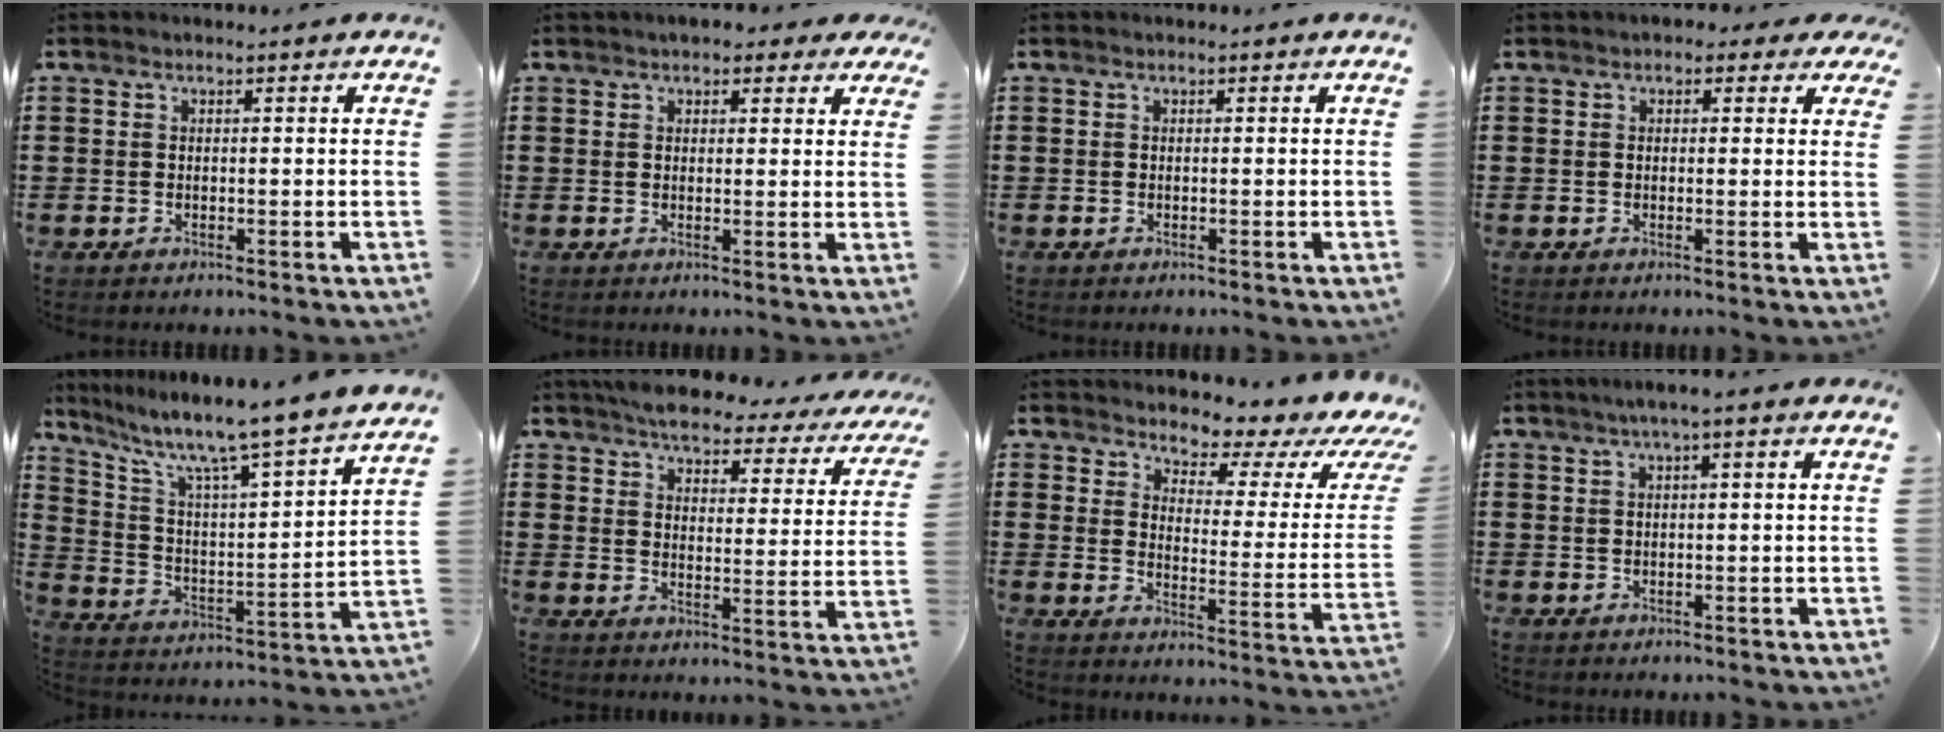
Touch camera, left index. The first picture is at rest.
{"total": 2.7, "force": [2.1, 1.1, 1.2], "torque": [-0.023, 0.000, 0.036]}
{"total": 0.0}
{"total": 1.5, "force": [0.6, 1.1, 0.9], "torque": [-0.014, 0.005, 0.006]}
{"total": 8.7, "force": [7.4, -0.3, 4.6], "torque": [-0.120, -0.063, 0.115]}
{"total": 5.3, "force": [4.9, 0.9, 1.8], "torque": [-0.061, -0.029, 0.082]}
{"total": 3.8, "force": [3.3, 1.2, 1.5], "torque": [-0.041, -0.034, 0.046]}
{"total": 1.8, "force": [0.2, 0.0, 1.8], "torque": [-0.031, -0.004, 0.003]}